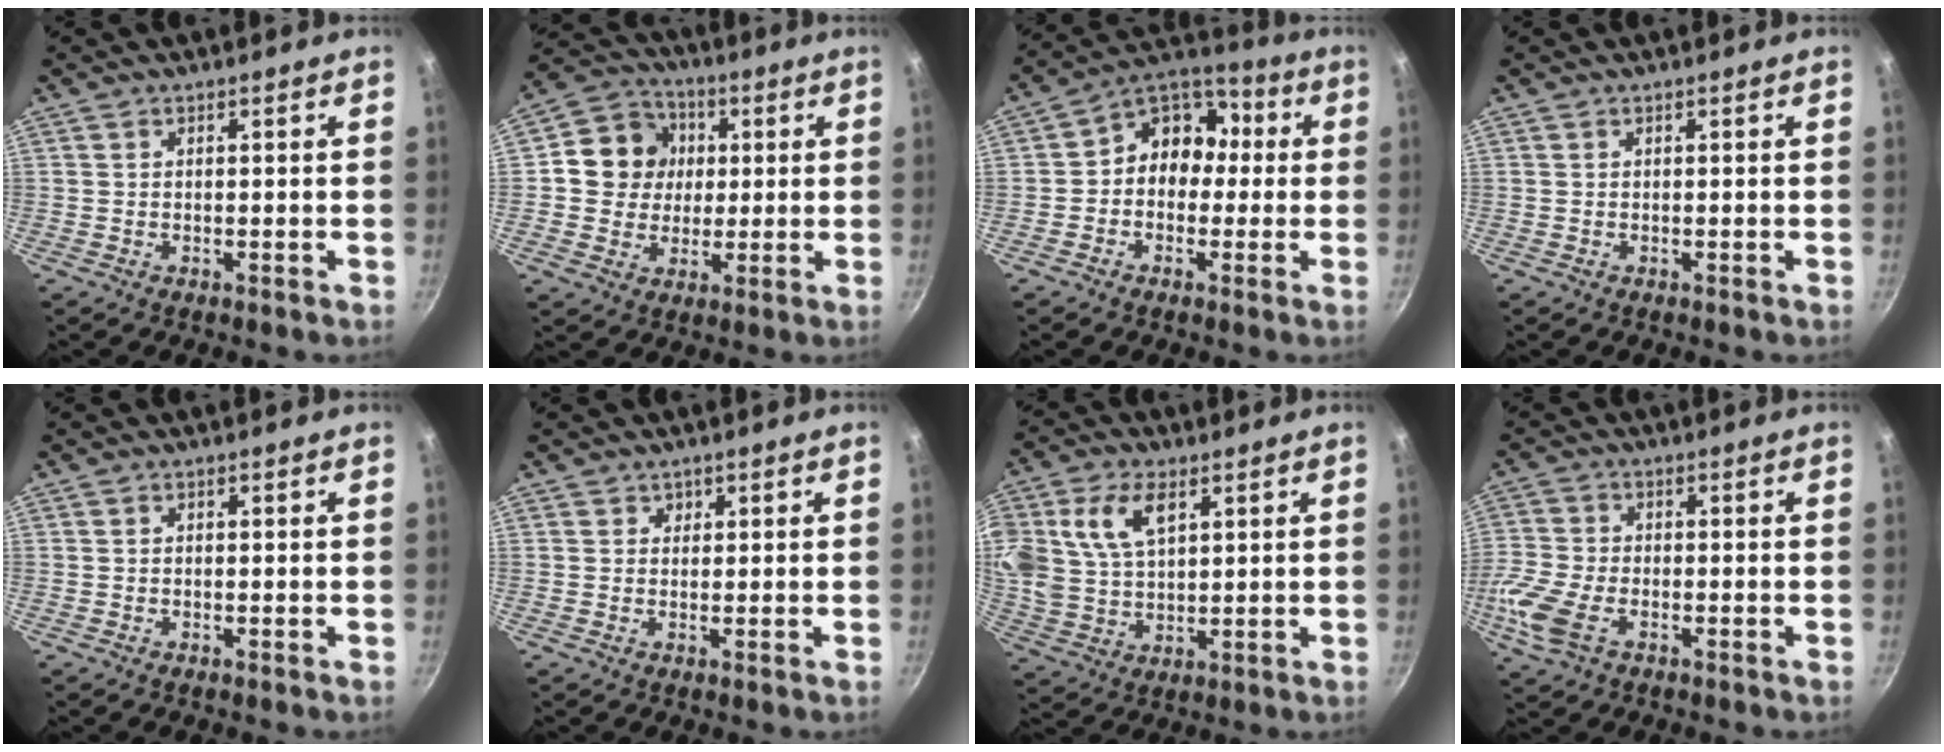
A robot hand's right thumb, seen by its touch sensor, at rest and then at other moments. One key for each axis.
{"total": 11.2, "fx": 1.8, "fy": 10.3, "fz": 4.2, "tx": -0.039, "ty": 0.013, "tz": 0.019}
{"total": 11.1, "fx": 0.0, "fy": 9.2, "fz": 6.3, "tx": -0.042, "ty": 0.039, "tz": -0.026}
{"total": 0.0}
{"total": 0.5, "fx": 0.0, "fy": 0.5, "fz": 0.2, "tx": -0.003, "ty": 0.004, "tz": 0.000}
{"total": 1.3, "fx": 0.6, "fy": 1.2, "fz": 0.1, "tx": 0.011, "ty": -0.003, "tz": 0.006}
{"total": 13.5, "fx": 4.9, "fy": 8.5, "fz": 9.2, "tx": -0.175, "ty": -0.004, "tz": 0.098}
{"total": 9.1, "fx": -3.4, "fy": 5.3, "fz": 6.5, "tx": -0.154, "ty": 0.006, "tz": -0.079}